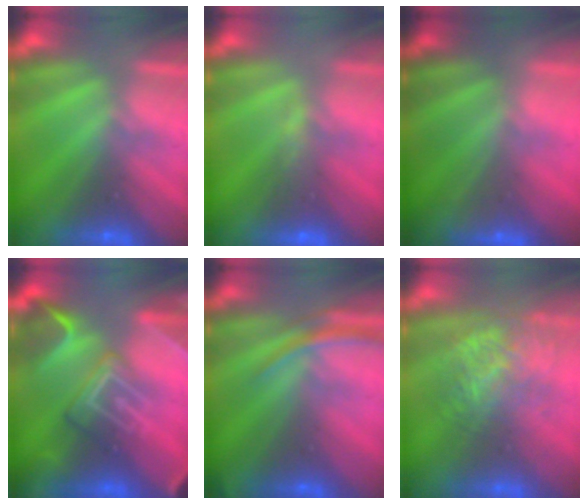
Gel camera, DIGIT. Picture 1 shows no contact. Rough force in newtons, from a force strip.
{"total": 4.7}
{"total": 1.9}
{"total": 9.1}
{"total": 2.8}
{"total": 4.1}